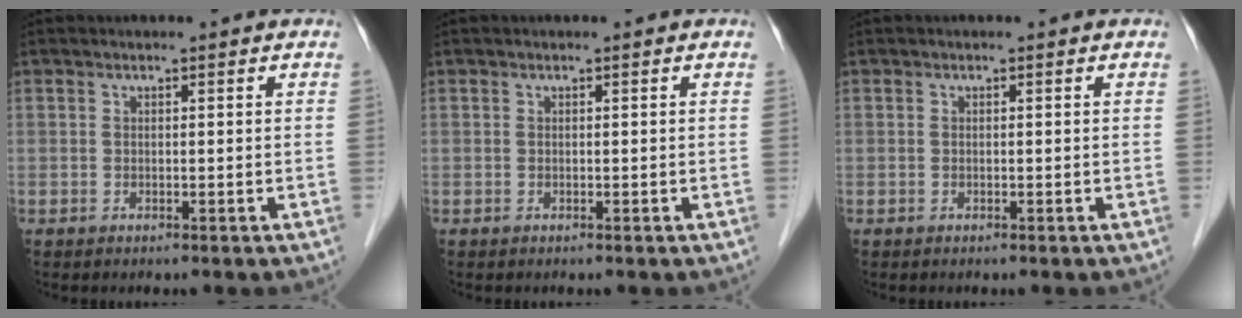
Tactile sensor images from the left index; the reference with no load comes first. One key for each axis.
{"total": 0.0}
{"total": 0.0}